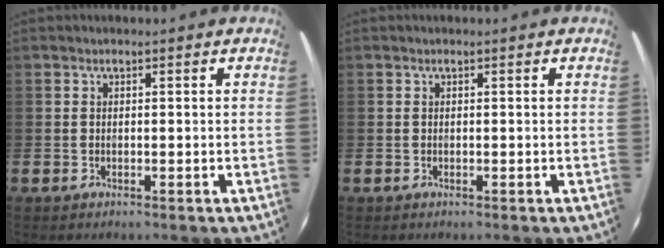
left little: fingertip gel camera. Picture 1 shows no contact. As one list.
[{"total": 0.0}]